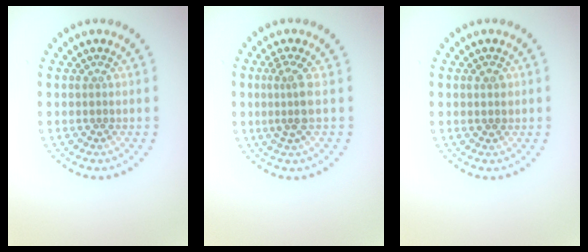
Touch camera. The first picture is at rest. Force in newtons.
{"total": 2.4, "press": 1.9, "slide": 1.5}
{"total": 1.1, "press": 1.0, "slide": 0.4}